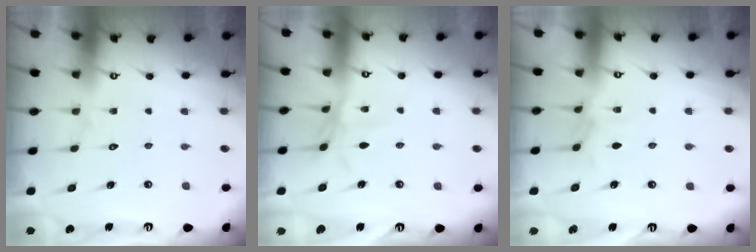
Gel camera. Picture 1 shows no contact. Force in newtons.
{"total": 3.0, "press": 3.0, "slide": 0.1}
{"total": 5.2, "press": 5.1, "slide": 0.6}